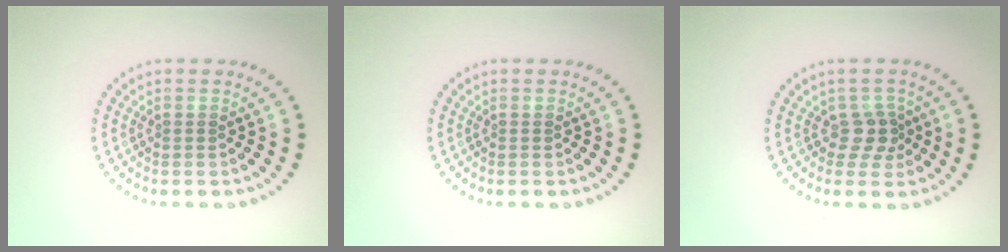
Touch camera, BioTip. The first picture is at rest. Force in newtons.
{"total": 0.0}
{"total": 2.0, "press": 1.6, "slide": 1.2}